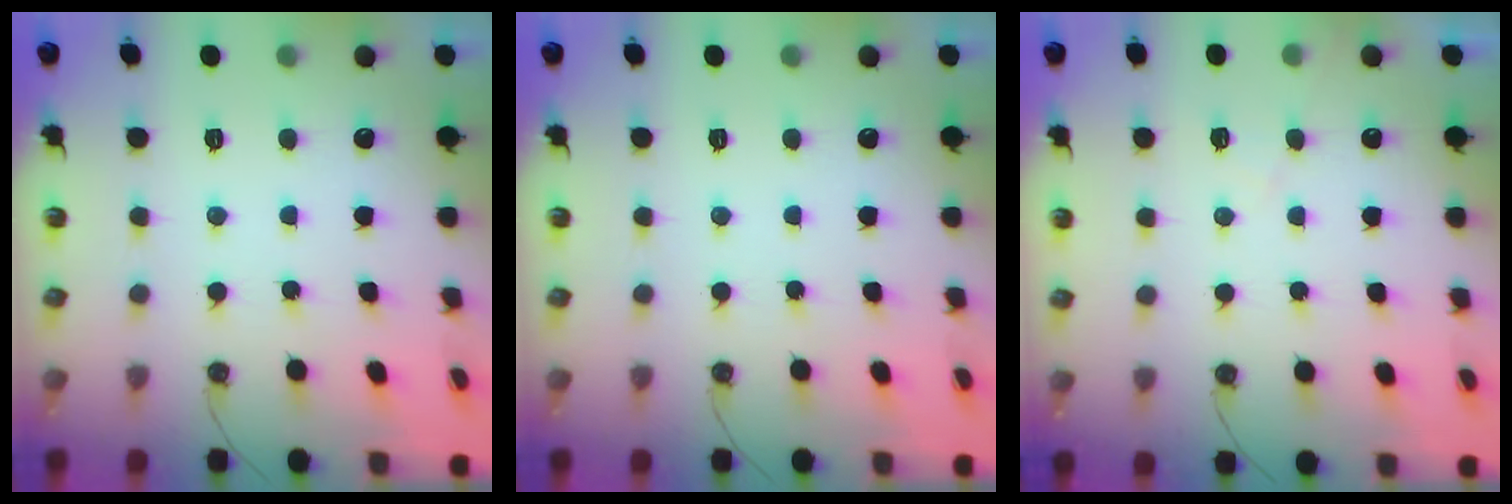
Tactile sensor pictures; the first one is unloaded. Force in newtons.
{"total": 0.0}
{"total": 5.2, "press": 5.1, "slide": 0.7}